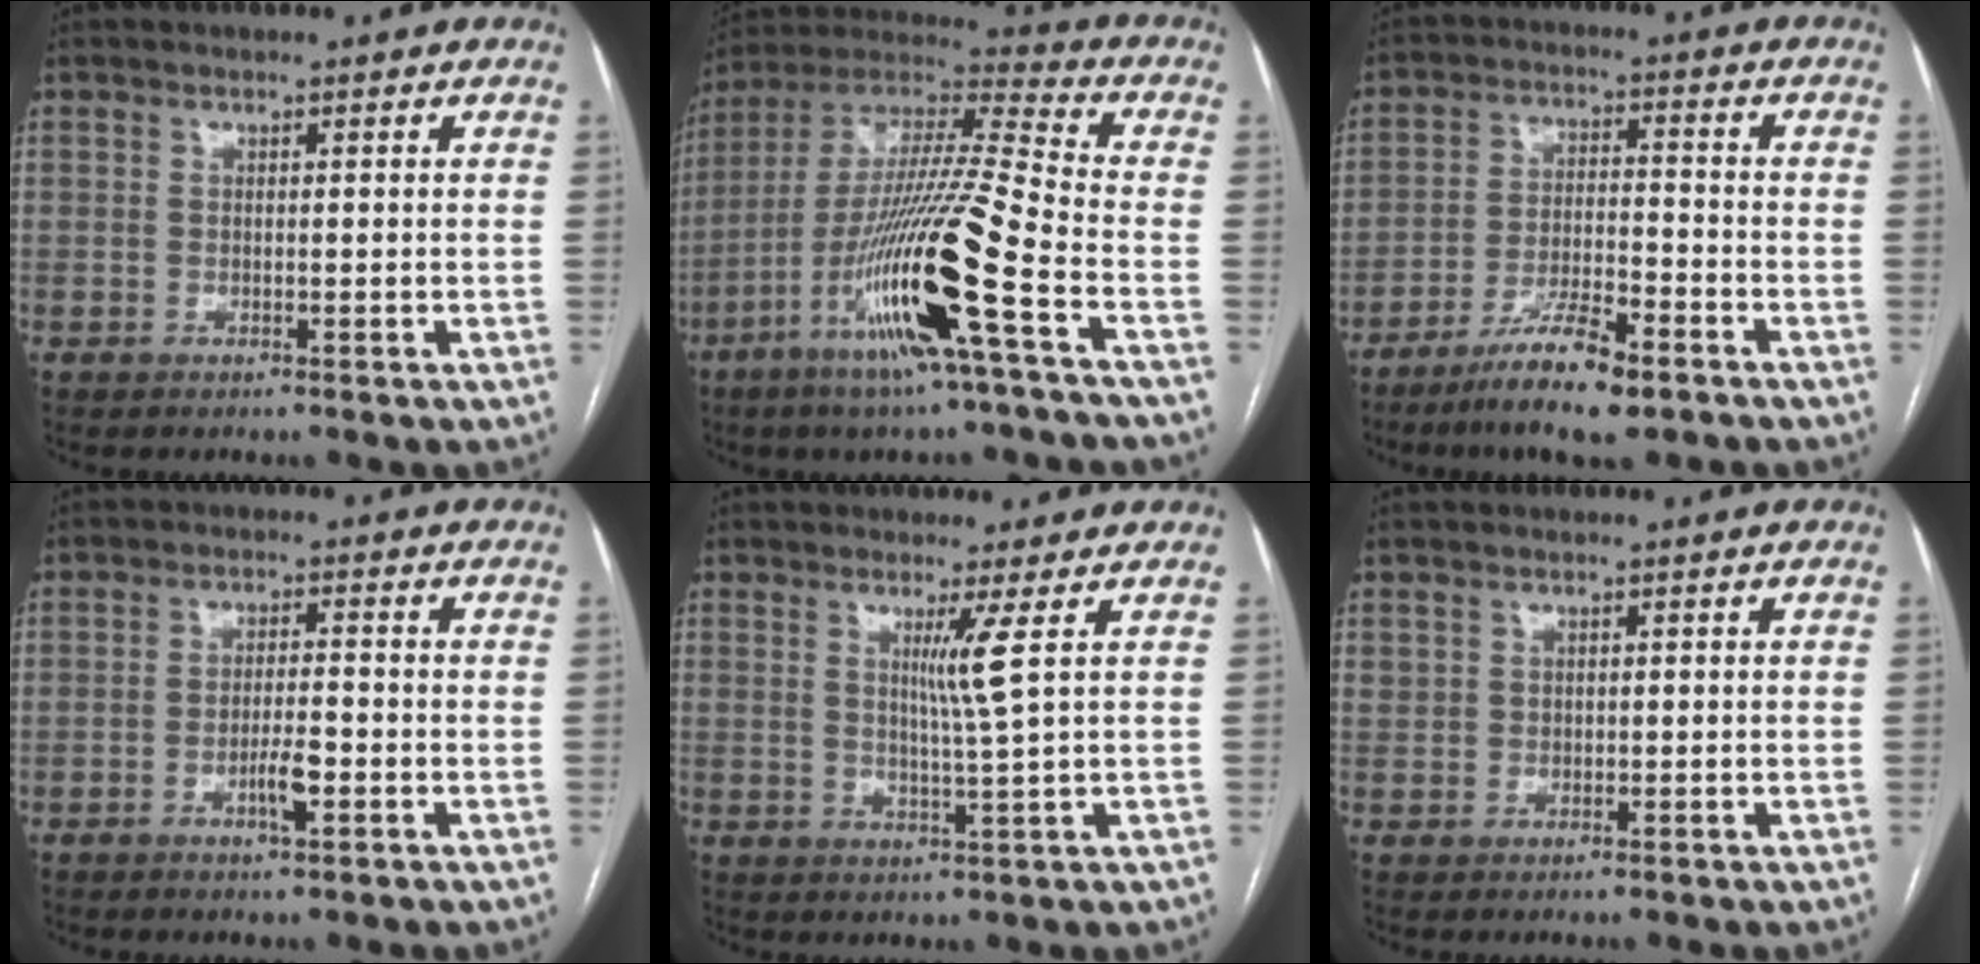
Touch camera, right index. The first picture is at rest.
{"total": 20.2, "force": [-8.3, -0.7, 18.4], "torque": [-0.383, -0.029, -0.164]}
{"total": 10.1, "force": [-6.9, 1.4, 7.2], "torque": [-0.136, -0.018, -0.121]}
{"total": 3.8, "force": [-1.7, 0.5, 3.4], "torque": [-0.061, 0.000, -0.030]}
{"total": 4.0, "force": [1.5, -1.7, 3.3], "torque": [-0.065, -0.017, 0.033]}
{"total": 0.7, "force": [0.3, 0.6, 0.1], "torque": [0.006, 0.009, 0.005]}